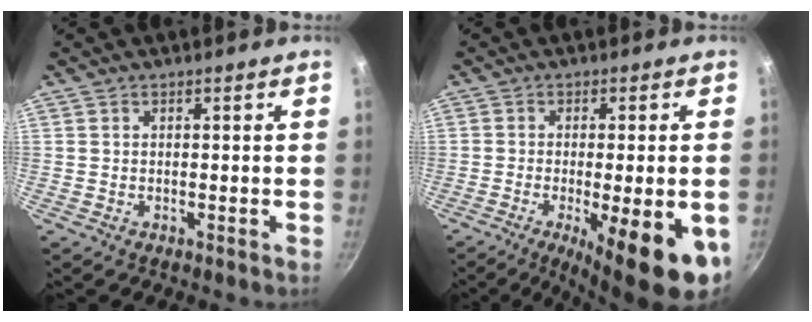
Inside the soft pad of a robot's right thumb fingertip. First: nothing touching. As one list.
[{"total": 16.1, "force": [-5.6, 4.1, 14.5], "torque": [-0.183, -0.004, -0.072]}]